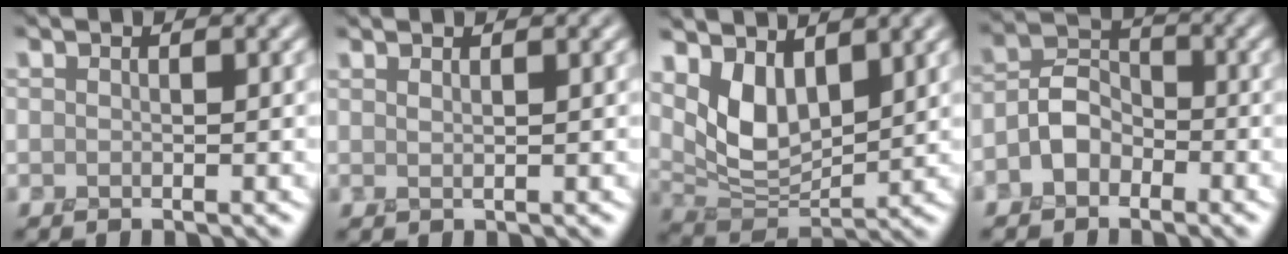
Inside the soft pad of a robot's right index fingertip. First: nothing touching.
{"total": 0.8, "force": [0.7, -0.4, 0.0], "torque": [-0.005, -0.001, 0.020]}
{"total": 5.1, "force": [2.6, 2.5, 3.6], "torque": [-0.080, -0.015, 0.053]}
{"total": 2.5, "force": [-1.5, 1.8, 0.9], "torque": [-0.012, 0.011, -0.029]}